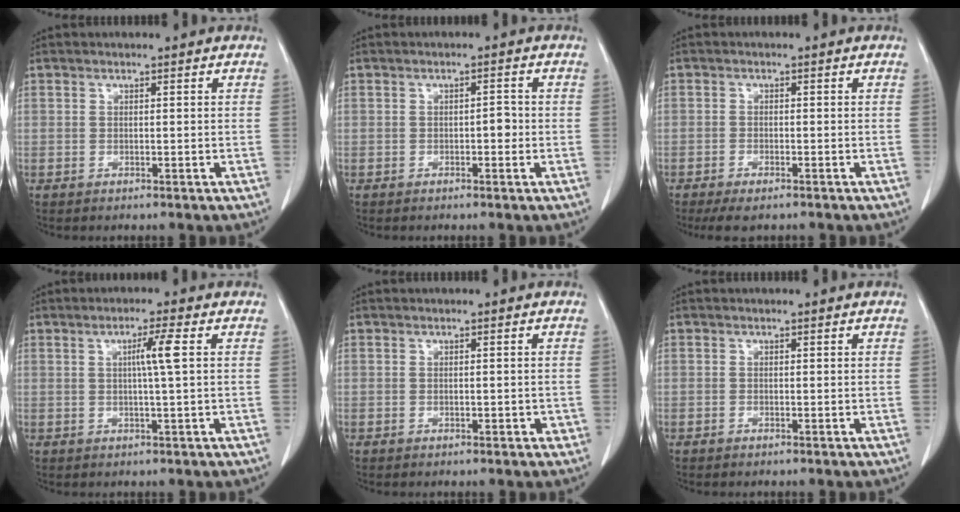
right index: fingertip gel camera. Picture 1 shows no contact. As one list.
[{"total": 1.7, "force": [-0.4, 0.7, 1.5], "torque": [-0.016, 0.005, -0.007]}, {"total": 4.0, "force": [-3.0, 1.3, 2.3], "torque": [-0.033, -0.007, -0.045]}, {"total": 3.8, "force": [0.7, -0.7, 3.7], "torque": [-0.064, 0.001, 0.012]}, {"total": 1.2, "force": [-0.3, 0.6, 1.0], "torque": [-0.014, 0.001, -0.002]}, {"total": 0.0}]